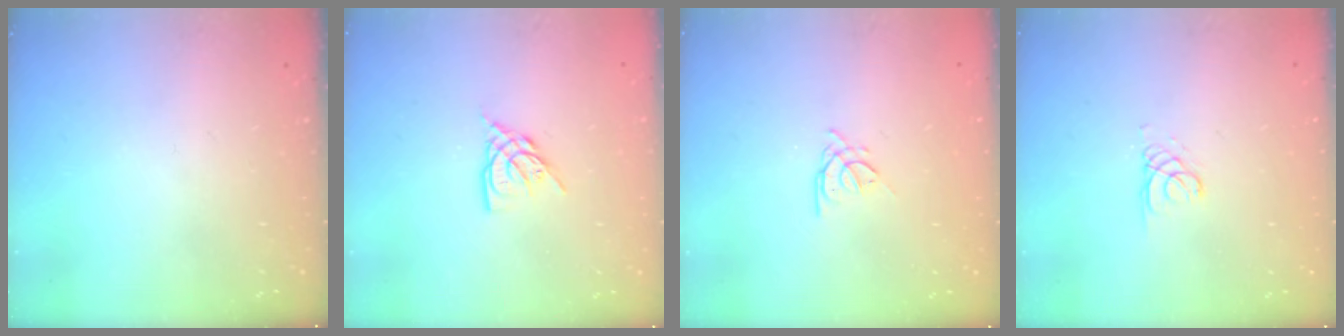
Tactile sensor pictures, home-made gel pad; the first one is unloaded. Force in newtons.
{"total": 8.0, "press": 7.9, "slide": 1.1}
{"total": 1.9, "press": 1.9, "slide": 0.4}
{"total": 1.1, "press": 1.1, "slide": 0.1}